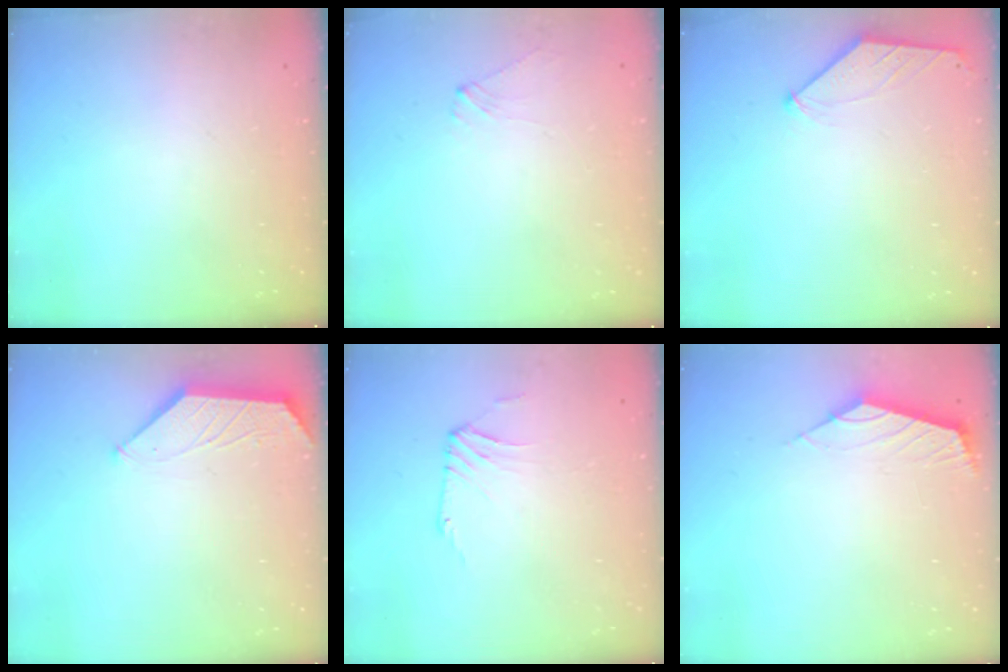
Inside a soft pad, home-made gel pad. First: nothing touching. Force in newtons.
{"total": 1.7, "press": 1.6, "slide": 0.5}
{"total": 0.5, "press": 0.4, "slide": 0.3}
{"total": 0.9, "press": 0.9, "slide": 0.2}
{"total": 0.6, "press": 0.4, "slide": 0.5}
{"total": 2.4, "press": 2.4, "slide": 0.4}